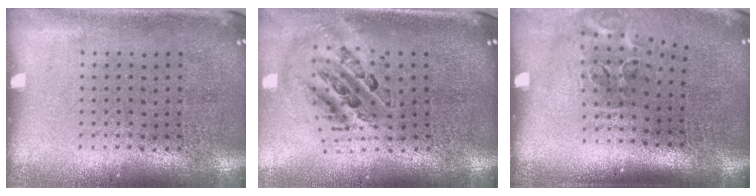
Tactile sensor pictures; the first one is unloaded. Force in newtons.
{"total": 1.4, "press": 1.3, "slide": 0.7}
{"total": 2.0, "press": 1.2, "slide": 1.7}